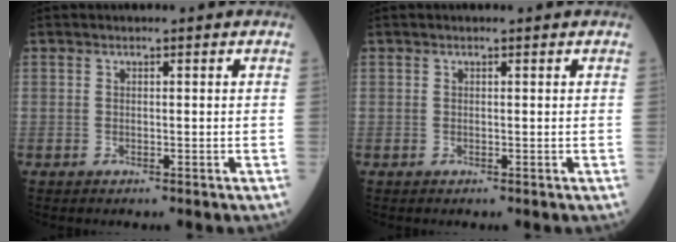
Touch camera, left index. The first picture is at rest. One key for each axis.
{"total": 0.0}